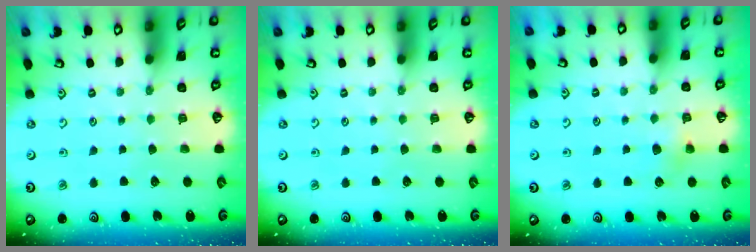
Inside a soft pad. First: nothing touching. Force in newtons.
{"total": 0.0}
{"total": 4.6, "press": 4.5, "slide": 0.9}